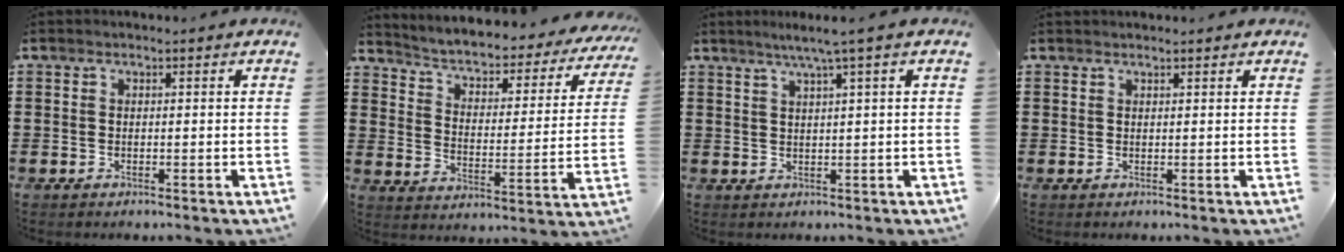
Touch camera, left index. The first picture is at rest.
{"total": 2.8, "force": [2.4, 0.7, 1.2], "torque": [-0.041, -0.029, 0.029]}
{"total": 3.0, "force": [1.7, -0.6, 2.4], "torque": [-0.049, -0.002, 0.027]}
{"total": 0.7, "force": [0.7, 0.1, -0.1], "torque": [-0.001, 0.001, 0.013]}